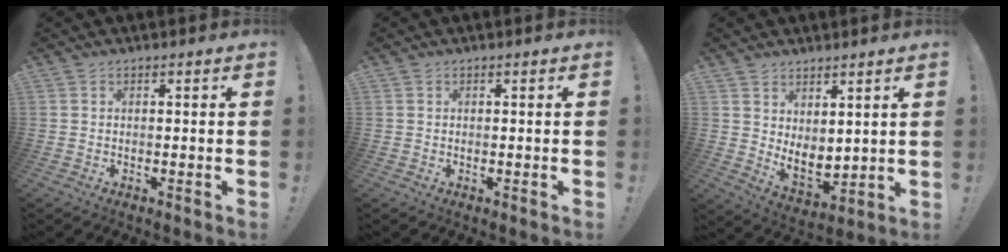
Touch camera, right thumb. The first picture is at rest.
{"total": 0.0}
{"total": 6.9, "force": [3.7, 4.4, 3.9], "torque": [-0.045, -0.047, 0.077]}